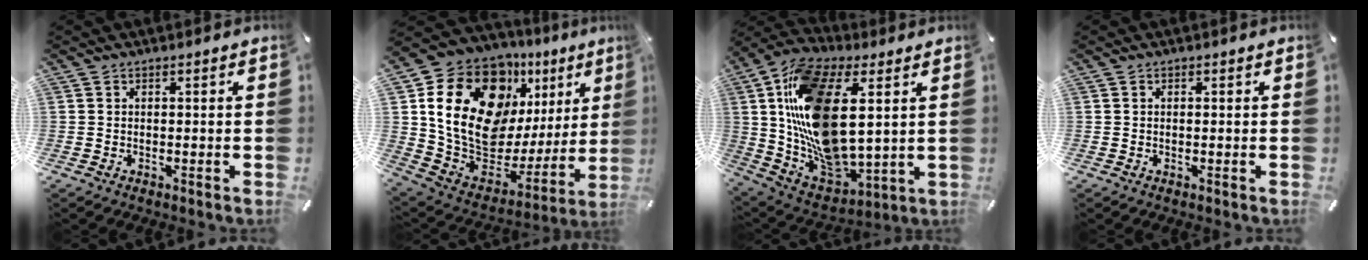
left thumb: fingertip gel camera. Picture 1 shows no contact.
{"total": 21.4, "force": [9.8, 13.9, 13.0], "torque": [-0.239, -0.079, 0.175]}
{"total": 21.9, "force": [5.4, 12.9, 16.8], "torque": [-0.362, -0.032, 0.098]}
{"total": 0.0}